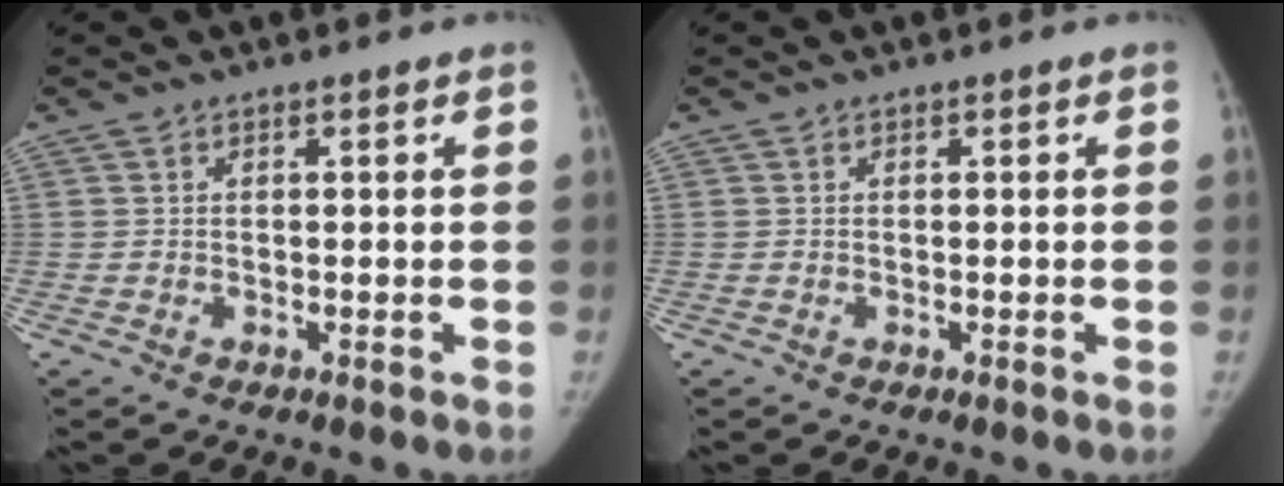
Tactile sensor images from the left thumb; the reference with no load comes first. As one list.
[{"total": 0.0}]